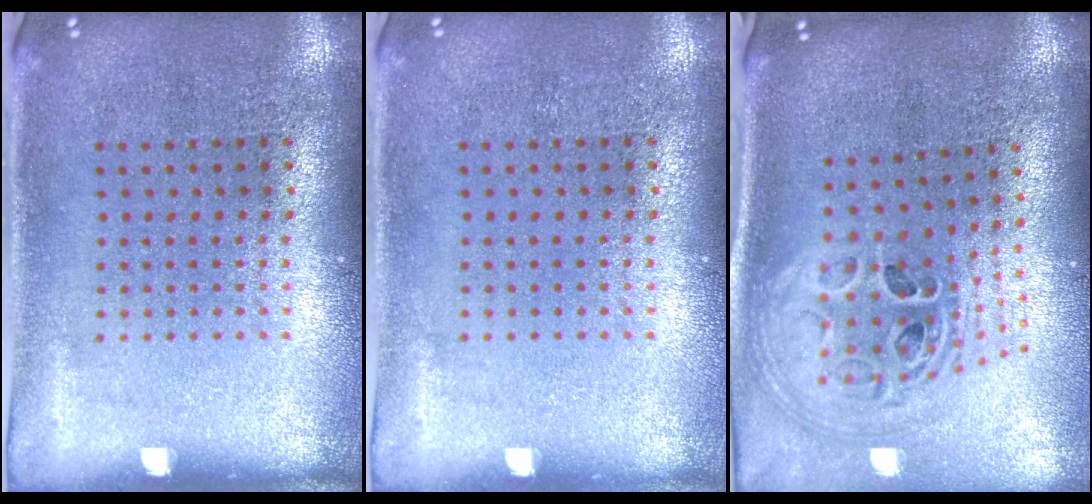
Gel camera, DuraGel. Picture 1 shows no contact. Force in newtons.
{"total": 0.0}
{"total": 1.9, "press": 1.5, "slide": 1.1}